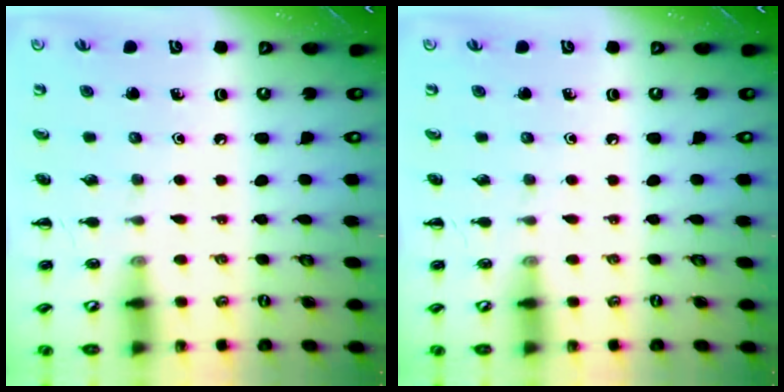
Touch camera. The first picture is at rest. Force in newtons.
{"total": 0.0}